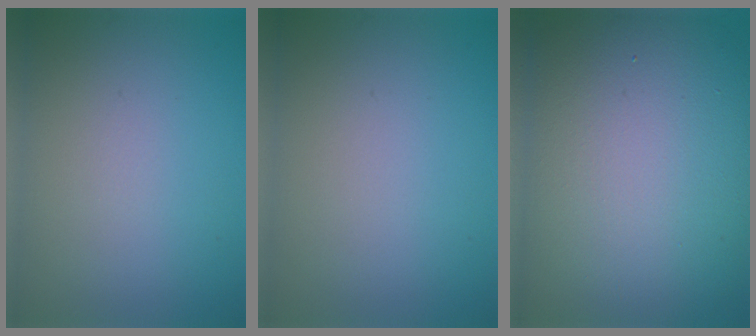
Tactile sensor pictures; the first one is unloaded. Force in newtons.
{"total": 0.0}
{"total": 17.9, "press": 17.9, "slide": 1.1}